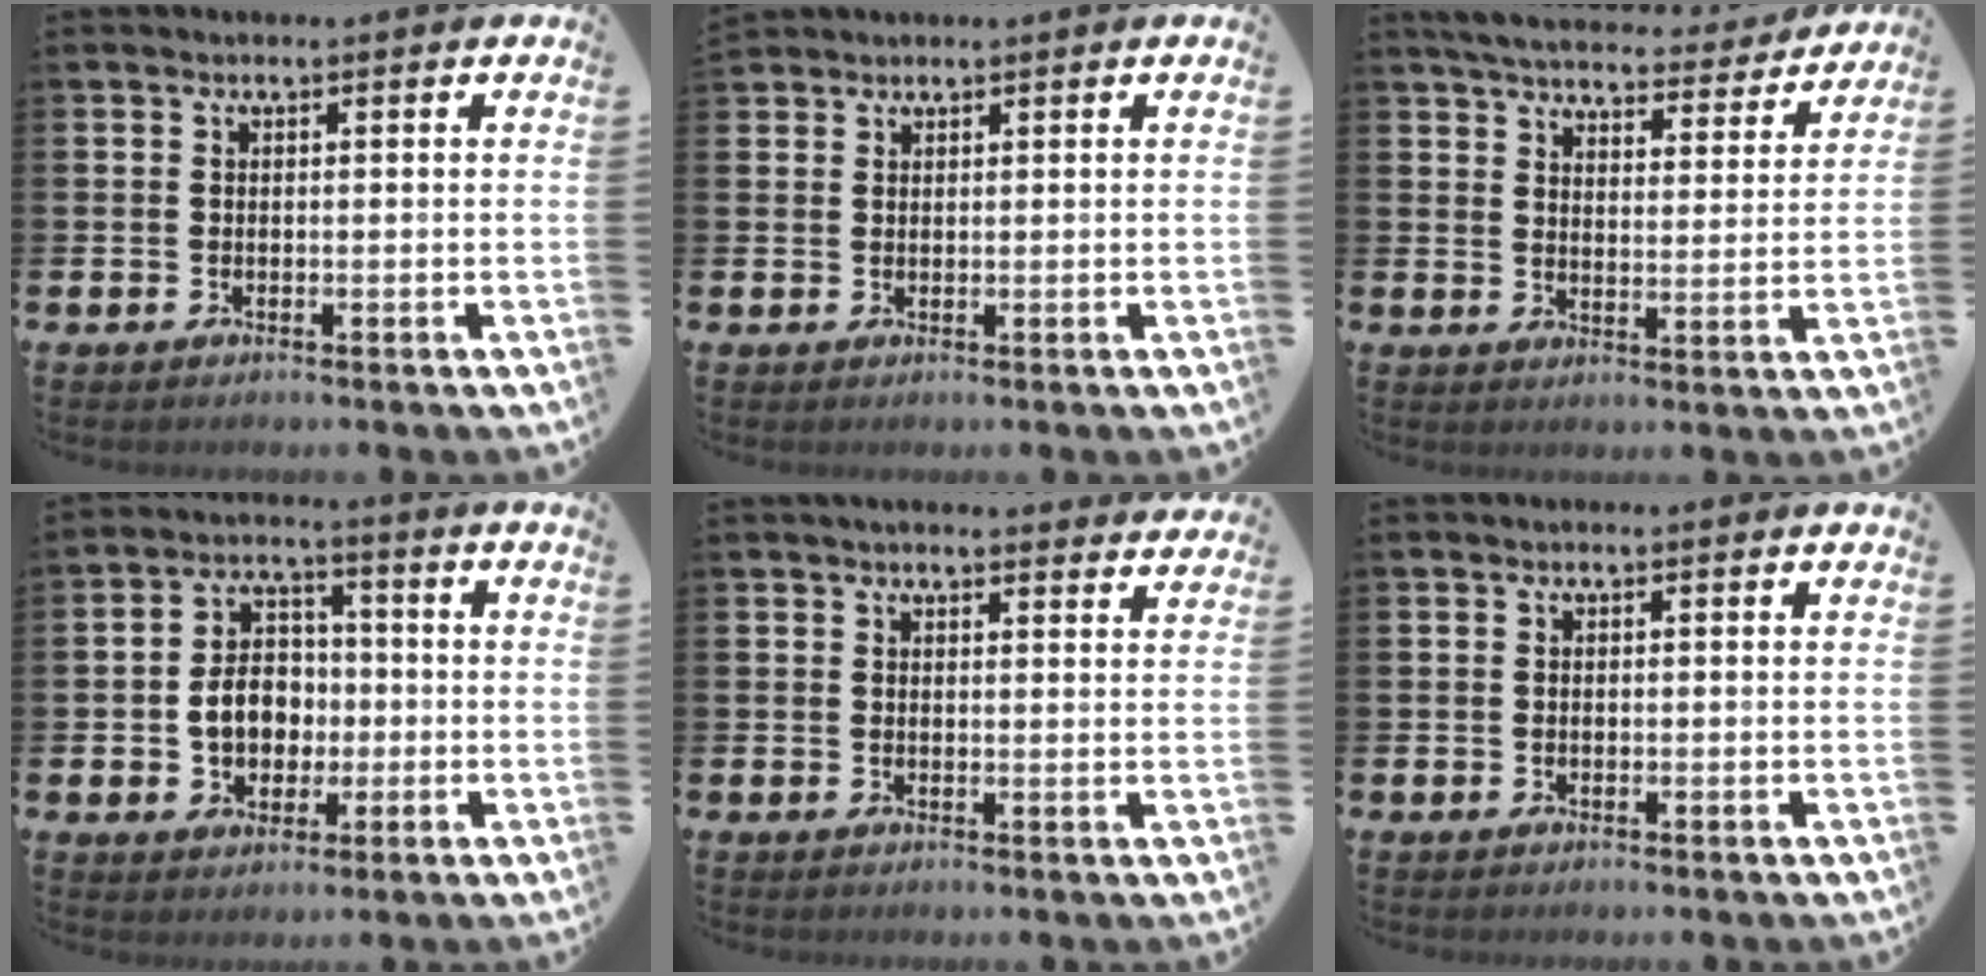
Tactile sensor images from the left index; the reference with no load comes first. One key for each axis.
{"total": 1.5, "fx": 1.4, "fy": 0.4, "fz": -0.2, "tx": 0.001, "ty": 0.003, "tz": 0.028}
{"total": 5.5, "fx": 5.2, "fy": 1.0, "fz": 1.1, "tx": -0.037, "ty": -0.038, "tz": 0.088}
{"total": 6.7, "fx": -0.8, "fy": 5.6, "fz": 3.6, "tx": -0.057, "ty": 0.011, "tz": -0.021}
{"total": 2.6, "fx": 2.6, "fy": 0.3, "fz": 0.4, "tx": -0.011, "ty": -0.011, "tz": 0.046}
{"total": 0.0}